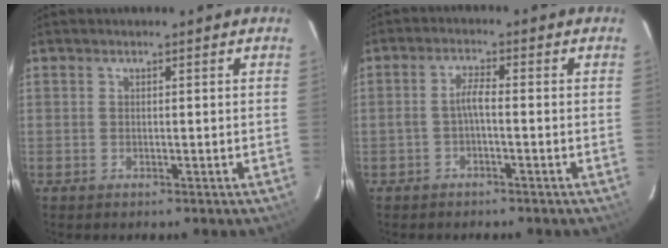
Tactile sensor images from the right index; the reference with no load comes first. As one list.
[{"total": 2.5, "force": [-1.0, 0.3, 2.3], "torque": [-0.049, 0.007, -0.019]}]